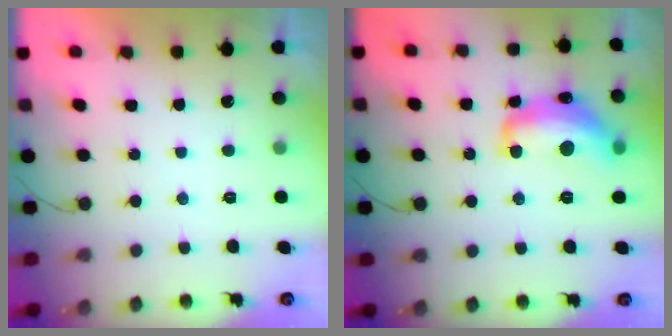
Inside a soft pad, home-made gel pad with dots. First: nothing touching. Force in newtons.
{"total": 15.2, "press": 15.2, "slide": 1.1}